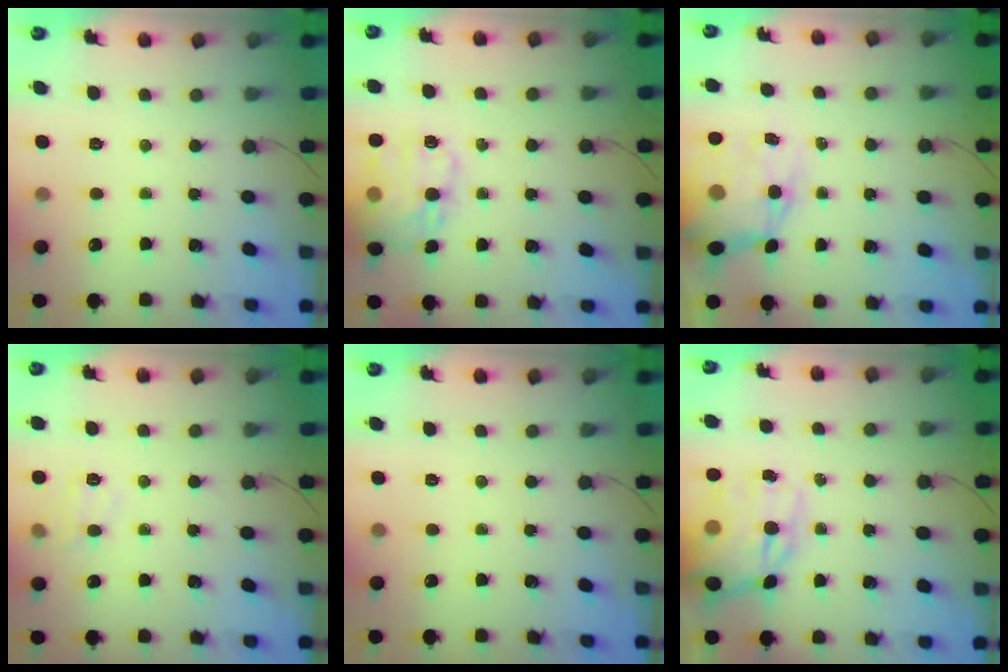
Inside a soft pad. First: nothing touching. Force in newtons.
{"total": 17.4, "press": 17.3, "slide": 1.6}
{"total": 13.9, "press": 13.6, "slide": 3.2}
{"total": 8.6, "press": 8.5, "slide": 1.1}
{"total": 0.0}
{"total": 15.9, "press": 15.3, "slide": 4.3}